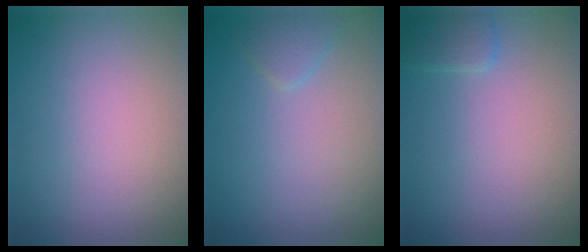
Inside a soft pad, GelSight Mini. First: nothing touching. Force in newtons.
{"total": 1.1, "press": 1.1, "slide": 0.1}
{"total": 1.2, "press": 1.2, "slide": 0.1}